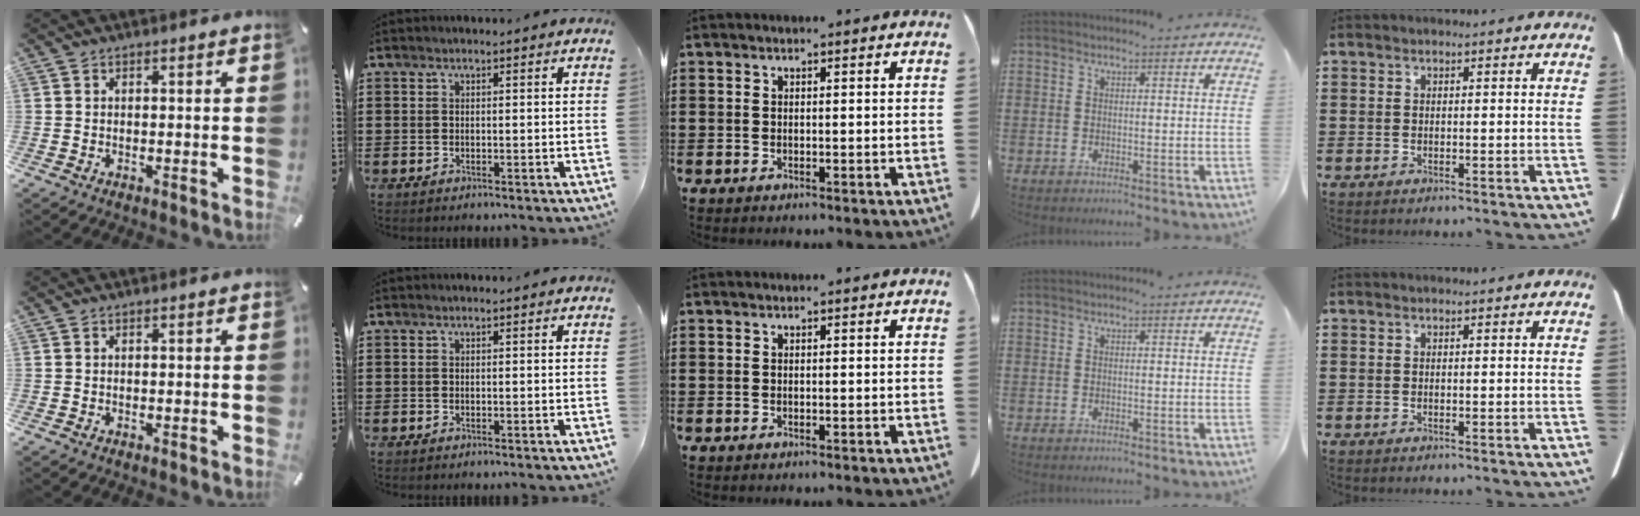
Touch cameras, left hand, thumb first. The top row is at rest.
{}